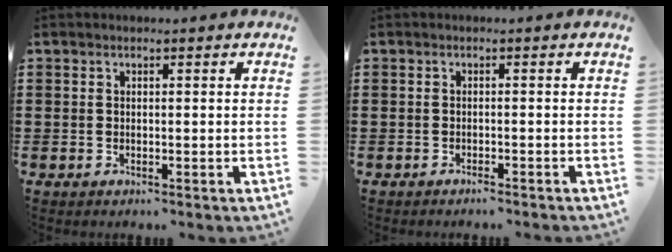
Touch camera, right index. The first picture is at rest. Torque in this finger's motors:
{"motor_torque": [-0.73, 1.09, -0.63, -0.21]}